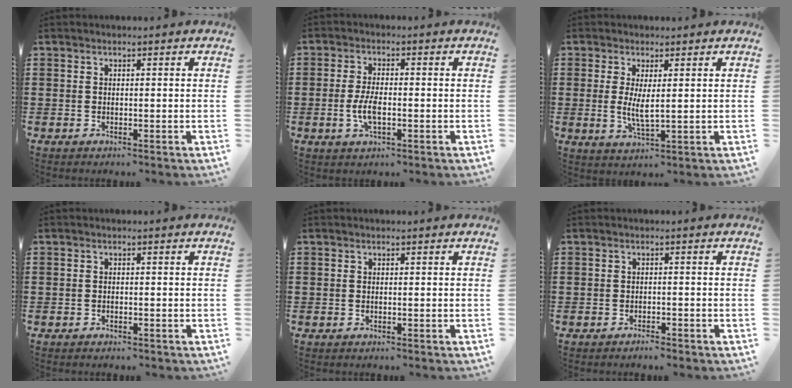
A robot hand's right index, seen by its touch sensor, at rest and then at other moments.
{"total": 4.6, "force": [-1.0, 1.6, 4.2], "torque": [-0.095, -0.006, -0.022]}
{"total": 4.0, "force": [0.4, 1.0, 3.9], "torque": [-0.066, -0.005, 0.007]}
{"total": 0.7, "force": [-0.7, 0.1, 0.2], "torque": [-0.005, -0.002, -0.014]}
{"total": 0.0}
{"total": 1.1, "force": [-1.1, 0.1, 0.2], "torque": [-0.008, 0.001, -0.023]}